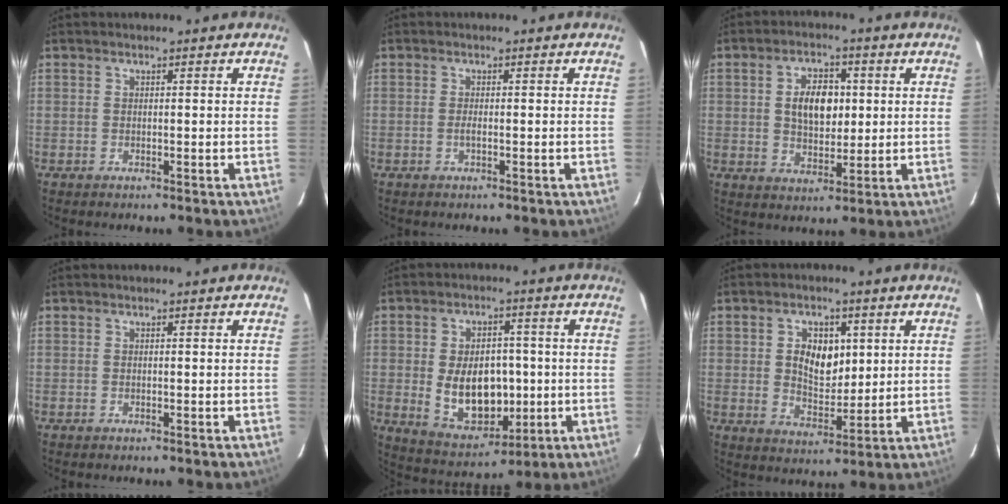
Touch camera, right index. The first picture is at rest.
{"total": 0.7, "force": [-0.3, 0.0, 0.7], "torque": [-0.013, -0.001, -0.005]}
{"total": 8.2, "force": [1.3, 5.0, 6.4], "torque": [-0.112, 0.013, 0.027]}
{"total": 0.0}
{"total": 12.7, "force": [-1.0, 8.4, 9.4], "torque": [-0.187, -0.005, 0.009]}
{"total": 7.9, "force": [1.9, 5.2, 5.6], "torque": [-0.095, 0.006, 0.038]}